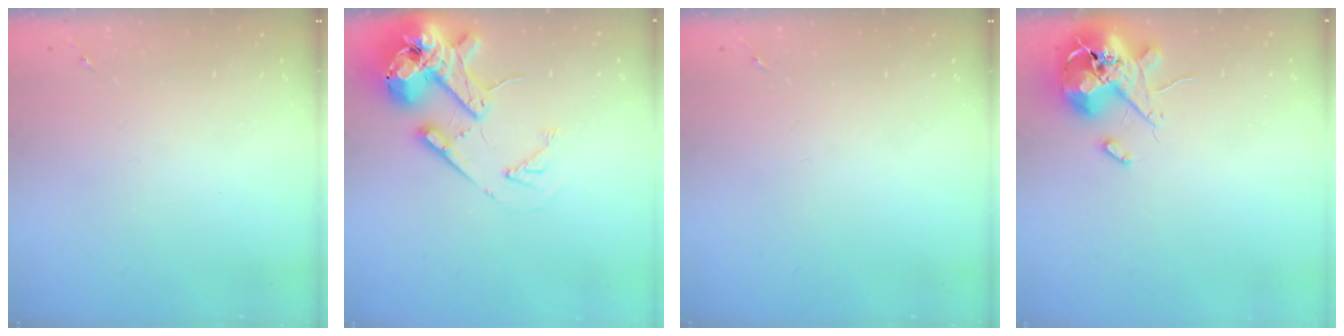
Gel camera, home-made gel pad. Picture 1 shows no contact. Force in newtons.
{"total": 17.1, "press": 16.8, "slide": 2.7}
{"total": 0.0}
{"total": 12.1, "press": 12.0, "slide": 2.0}